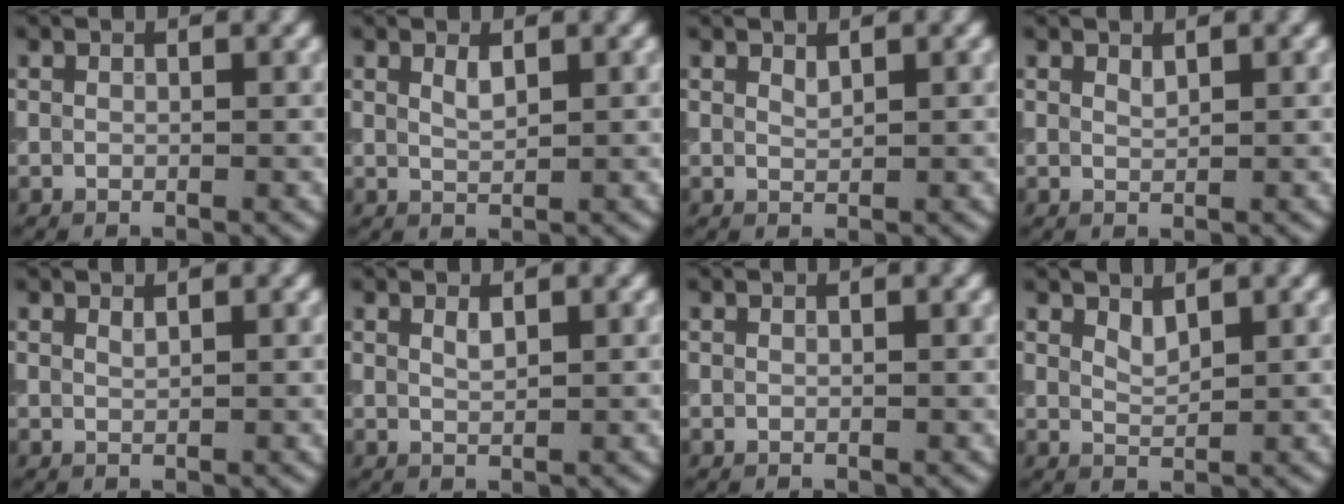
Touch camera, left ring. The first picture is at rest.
{"total": 1.2, "force": [0.8, 0.4, 0.8], "torque": [-0.018, -0.002, 0.015]}
{"total": 0.7, "force": [0.6, 0.1, 0.3], "torque": [-0.004, -0.002, 0.014]}
{"total": 0.6, "force": [0.6, 0.1, 0.3], "torque": [-0.004, -0.002, 0.013]}
{"total": 0.5, "force": [0.4, 0.1, 0.2], "torque": [-0.002, -0.002, 0.010]}
{"total": 0.9, "force": [0.6, 0.3, 0.6], "torque": [-0.012, -0.001, 0.012]}
{"total": 0.0}
{"total": 1.3, "force": [1.0, 0.4, 0.7], "torque": [-0.016, -0.005, 0.021]}